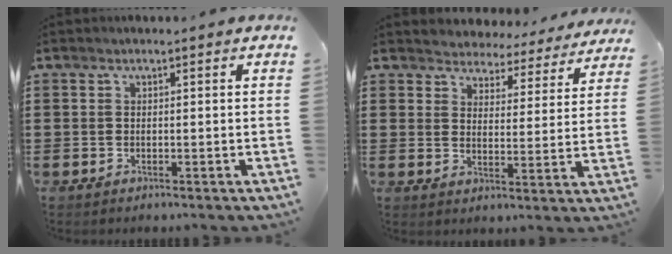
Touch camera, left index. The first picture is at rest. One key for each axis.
{"total": 4.4, "fx": 4.3, "fy": 0.6, "fz": -0.4, "tx": -0.019, "ty": -0.034, "tz": 0.074}